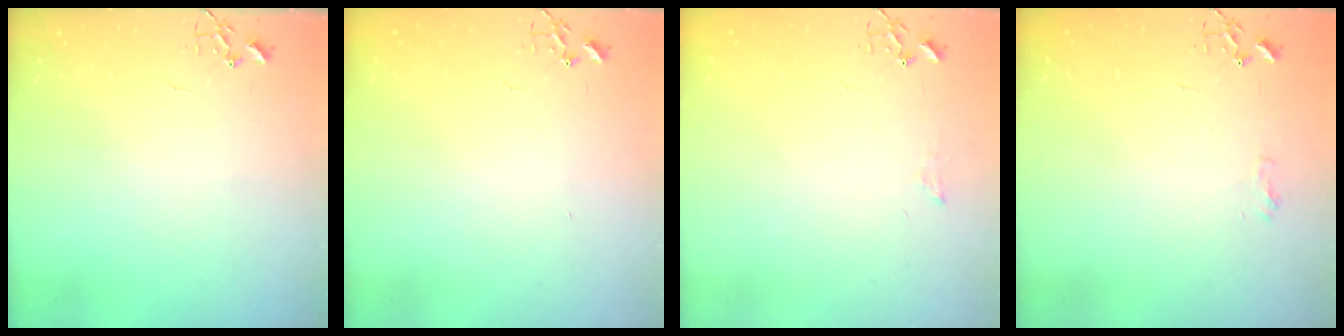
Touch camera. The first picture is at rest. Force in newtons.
{"total": 1.1, "press": 1.1, "slide": 0.1}
{"total": 6.3, "press": 6.3, "slide": 0.7}
{"total": 6.0, "press": 6.0, "slide": 0.6}